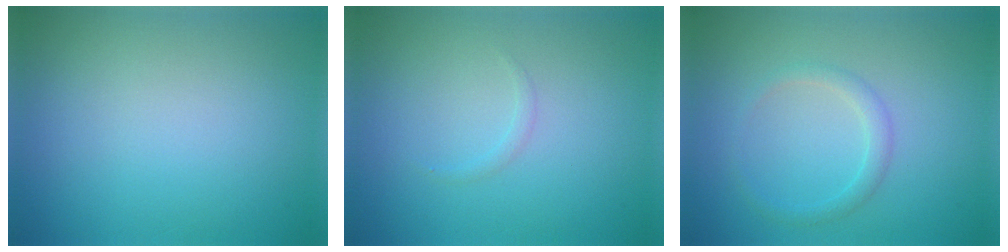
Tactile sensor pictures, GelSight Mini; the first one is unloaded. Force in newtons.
{"total": 0.5, "press": 0.5, "slide": 0.0}
{"total": 1.5, "press": 1.5, "slide": 0.1}